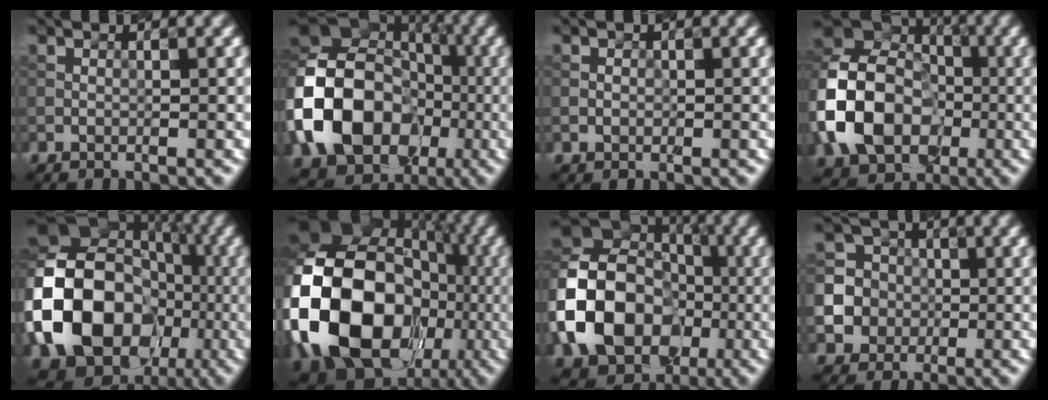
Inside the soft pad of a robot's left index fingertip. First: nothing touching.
{"total": 16.3, "force": [-3.7, 12.7, 9.5], "torque": [-0.190, 0.011, -0.080]}
{"total": 0.7, "force": [-0.1, 0.6, 0.1], "torque": [0.002, -0.001, -0.002]}
{"total": 11.7, "force": [-2.5, 9.0, 7.0], "torque": [-0.134, 0.009, -0.064]}
{"total": 18.5, "force": [-4.1, 14.5, 10.8], "torque": [-0.211, 0.011, -0.079]}
{"total": 20.4, "force": [-4.1, 15.3, 12.8], "torque": [-0.268, -0.002, -0.071]}
{"total": 14.0, "force": [-3.2, 10.9, 8.3], "torque": [-0.165, 0.005, -0.070]}
{"total": 8.6, "force": [-2.2, 8.2, 1.5], "torque": [-0.050, -0.005, -0.055]}